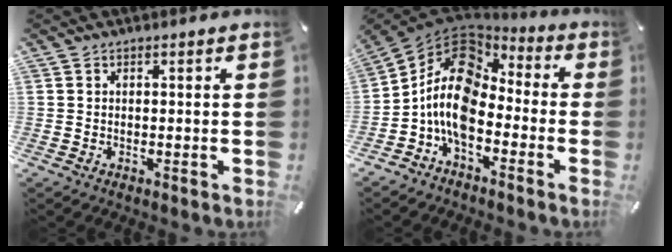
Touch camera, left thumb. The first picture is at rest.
{"total": 13.8, "force": [-3.6, 9.2, 9.7], "torque": [-0.216, 0.023, -0.073]}